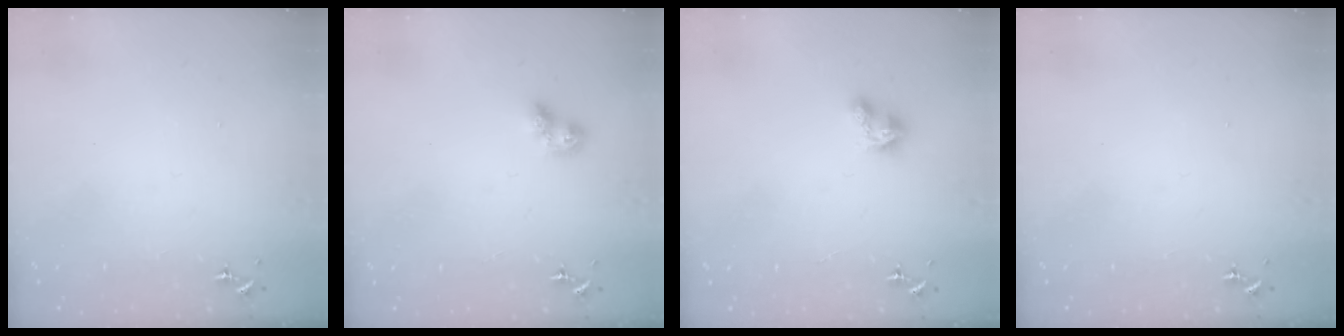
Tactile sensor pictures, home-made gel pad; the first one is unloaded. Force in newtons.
{"total": 6.0, "press": 6.0, "slide": 0.3}
{"total": 4.8, "press": 4.7, "slide": 0.8}
{"total": 0.0}